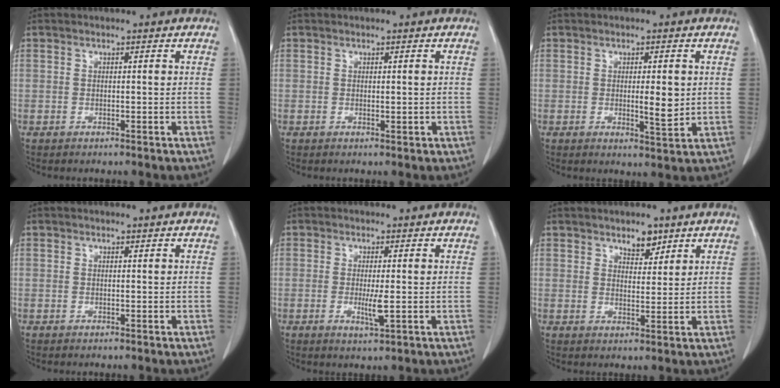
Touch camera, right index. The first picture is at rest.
{"total": 1.0, "force": [-0.1, 0.2, 1.0], "torque": [-0.016, -0.004, 0.002]}
{"total": 4.3, "force": [0.2, 0.9, 4.2], "torque": [-0.064, -0.007, 0.004]}
{"total": 0.0}
{"total": 3.0, "force": [-0.3, 0.2, 3.0], "torque": [-0.055, -0.007, -0.003]}
{"total": 3.5, "force": [2.6, 1.7, 1.7], "torque": [-0.023, -0.005, 0.043]}